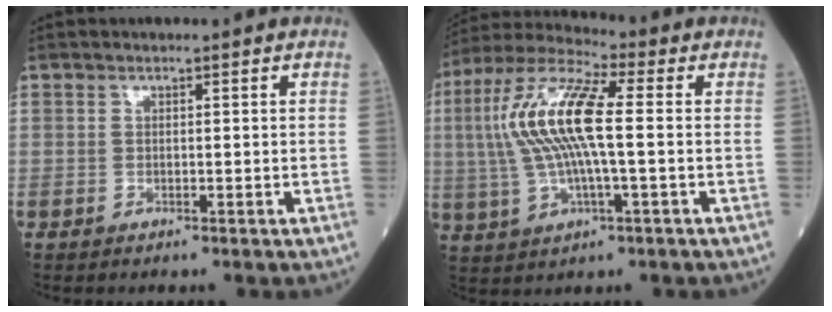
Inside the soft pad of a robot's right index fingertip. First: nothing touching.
{"total": 13.4, "force": [0.8, 2.4, 13.1], "torque": [-0.279, 0.019, 0.008]}